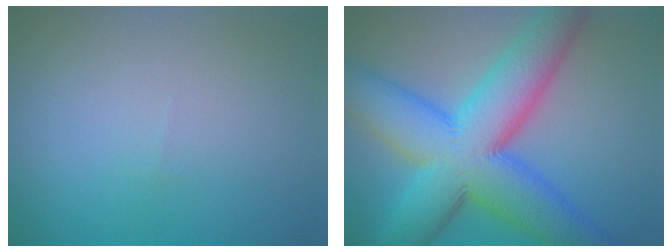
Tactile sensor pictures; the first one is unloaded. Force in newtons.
{"total": 14.5, "press": 14.5, "slide": 0.3}